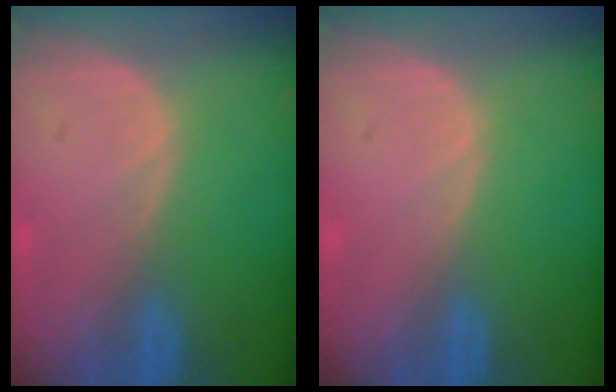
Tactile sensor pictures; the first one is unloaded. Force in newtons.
{"total": 0.0}